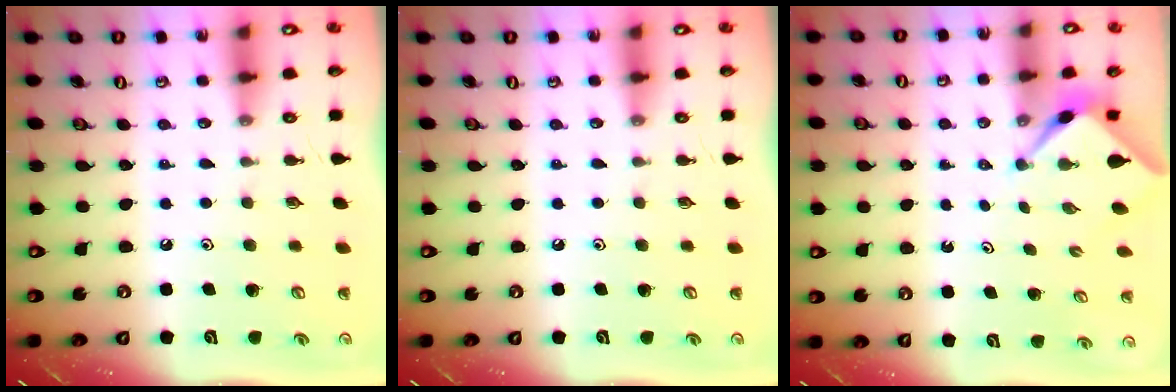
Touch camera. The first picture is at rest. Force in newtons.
{"total": 0.0}
{"total": 2.1, "press": 2.1, "slide": 0.3}